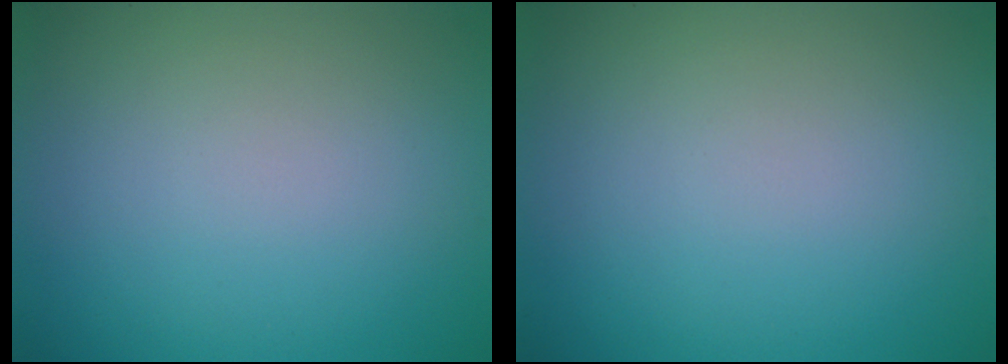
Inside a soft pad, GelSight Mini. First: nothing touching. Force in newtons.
{"total": 0.0}